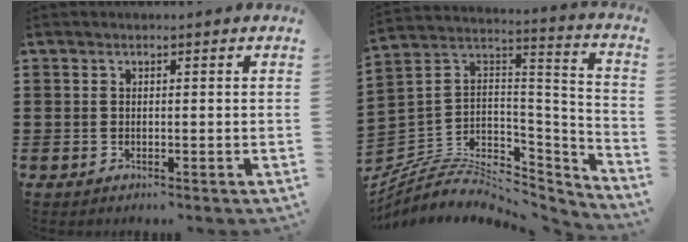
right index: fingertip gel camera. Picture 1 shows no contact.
{"total": 6.4, "force": [-4.5, 4.0, 2.3], "torque": [-0.060, -0.011, -0.084]}